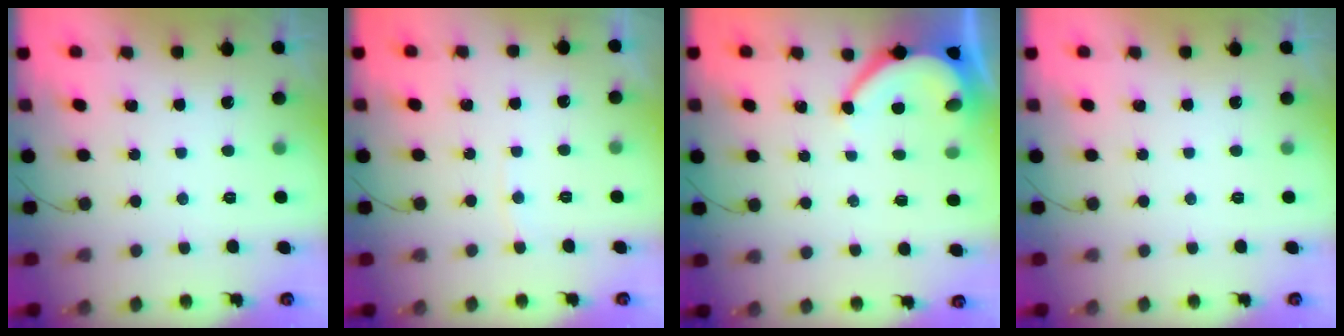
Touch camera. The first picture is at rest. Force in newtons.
{"total": 2.9, "press": 2.9, "slide": 0.4}
{"total": 6.6, "press": 6.6, "slide": 0.4}
{"total": 0.0}